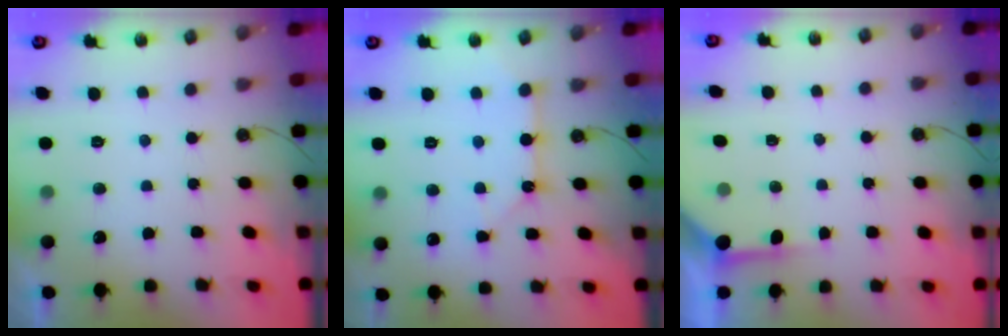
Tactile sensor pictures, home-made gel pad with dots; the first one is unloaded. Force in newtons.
{"total": 3.9, "press": 3.9, "slide": 0.3}
{"total": 3.9, "press": 3.9, "slide": 0.4}